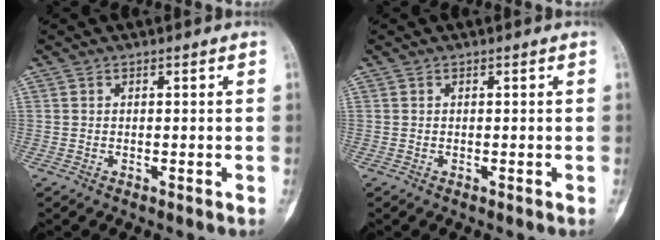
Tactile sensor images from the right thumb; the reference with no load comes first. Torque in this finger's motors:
{"motor_torque": [0.20, 0.17, 0.10, 0.01, 0.04]}